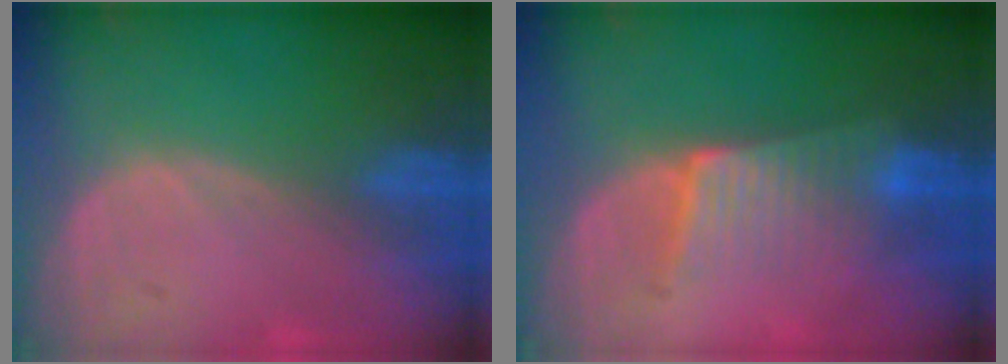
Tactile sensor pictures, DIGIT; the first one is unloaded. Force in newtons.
{"total": 6.4, "press": 5.8, "slide": 2.9}